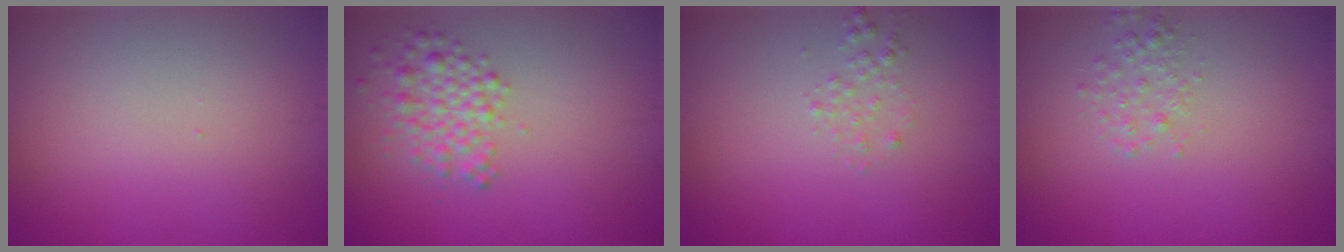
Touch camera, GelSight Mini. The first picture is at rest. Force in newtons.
{"total": 2.9, "press": 2.9, "slide": 0.1}
{"total": 0.9, "press": 0.9, "slide": 0.1}
{"total": 1.4, "press": 1.4, "slide": 0.1}